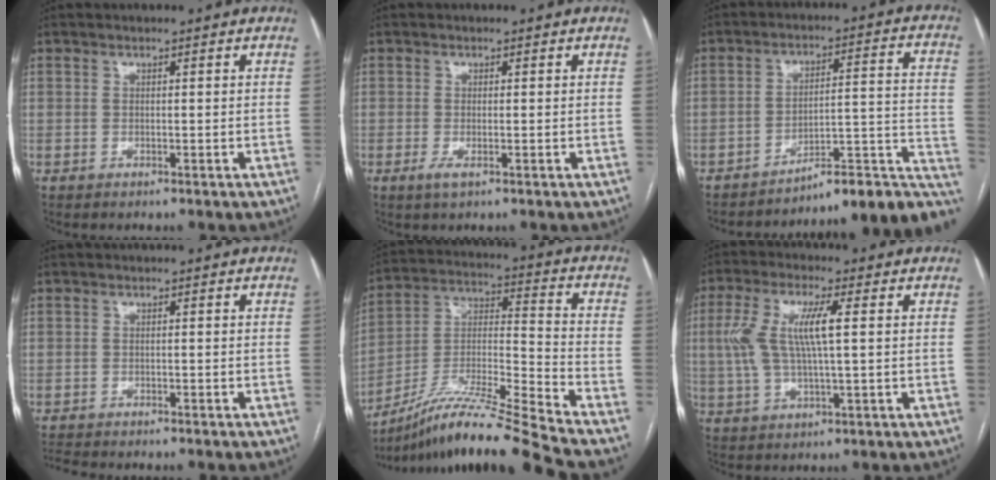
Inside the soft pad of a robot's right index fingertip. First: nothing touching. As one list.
[{"total": 1.8, "force": [-0.8, 0.3, 1.6], "torque": [-0.030, -0.004, -0.011]}, {"total": 15.9, "force": [-12.4, 2.7, 9.6], "torque": [-0.048, 0.061, -0.159]}, {"total": 3.1, "force": [-3.1, 0.2, 0.7], "torque": [-0.005, -0.009, -0.045]}, {"total": 19.6, "force": [-16.8, -2.4, 9.8], "torque": [-0.200, -0.011, -0.305]}, {"total": 9.0, "force": [1.3, 1.8, 8.7], "torque": [-0.196, 0.015, 0.026]}]